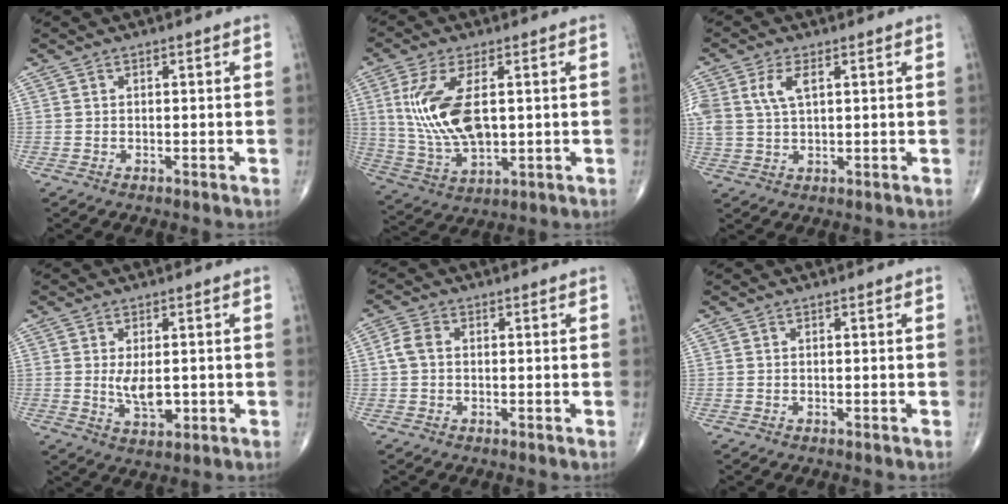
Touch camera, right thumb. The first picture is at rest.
{"total": 13.7, "force": [2.1, 6.4, 11.9], "torque": [-0.250, -0.011, 0.053]}
{"total": 6.1, "force": [2.2, 3.0, 4.8], "torque": [-0.113, 0.001, 0.047]}
{"total": 5.3, "force": [0.1, 2.7, 4.5], "torque": [-0.074, -0.012, 0.008]}
{"total": 3.2, "force": [0.1, 2.2, 2.2], "torque": [-0.050, 0.010, -0.002]}
{"total": 0.0}